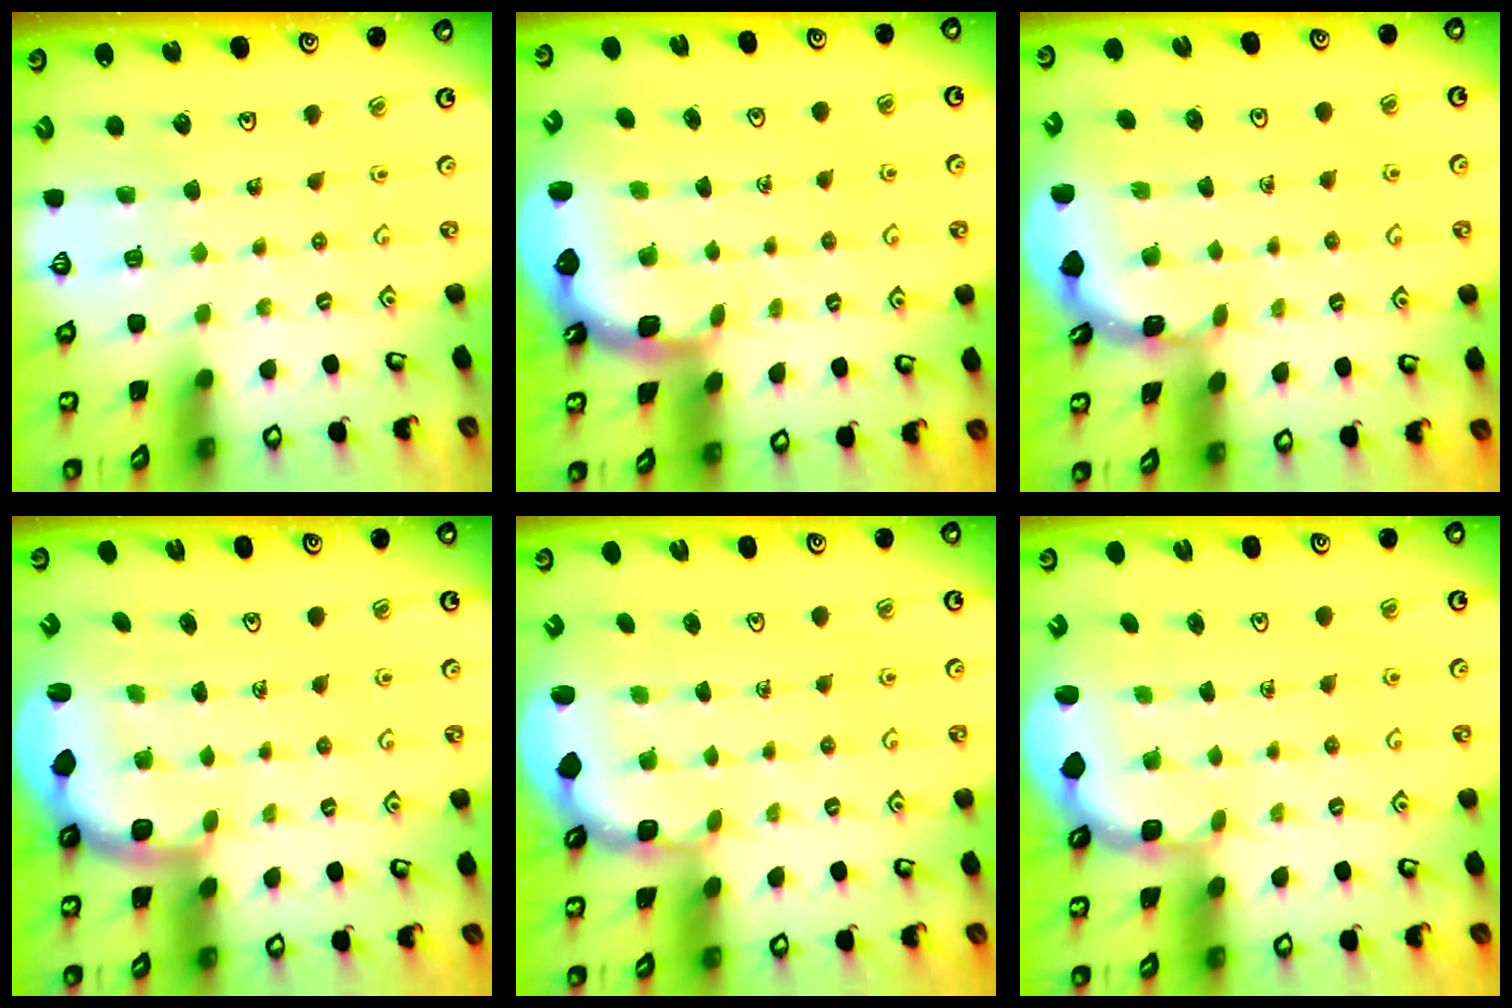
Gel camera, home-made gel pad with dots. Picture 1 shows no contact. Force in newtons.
{"total": 2.7, "press": 1.5, "slide": 2.3}
{"total": 1.7, "press": 1.7, "slide": 0.1}
{"total": 2.1, "press": 1.9, "slide": 1.0}
{"total": 2.9, "press": 1.7, "slide": 2.3}
{"total": 2.7, "press": 2.1, "slide": 1.7}